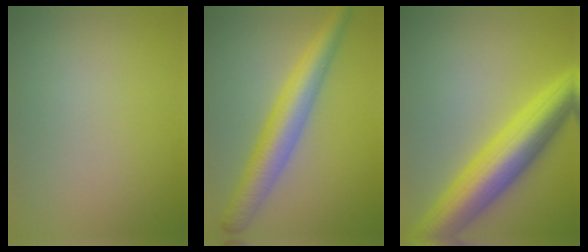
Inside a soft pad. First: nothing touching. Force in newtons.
{"total": 5.6, "press": 5.6, "slide": 0.1}
{"total": 9.2, "press": 9.1, "slide": 0.3}